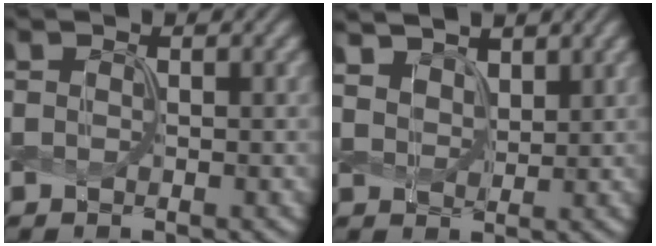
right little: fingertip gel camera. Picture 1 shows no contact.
{"total": 4.9, "force": [3.8, 2.4, 1.9], "torque": [-0.070, 0.000, 0.070]}